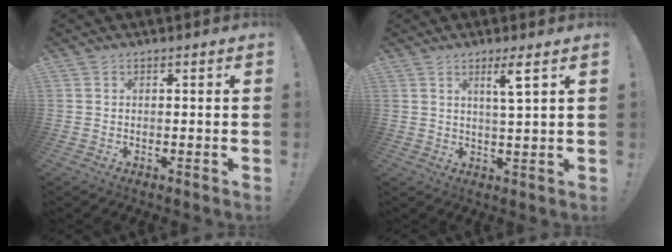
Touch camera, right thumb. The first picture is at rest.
{"total": 5.4, "force": [2.8, -0.2, 4.6], "torque": [-0.066, -0.011, 0.038]}